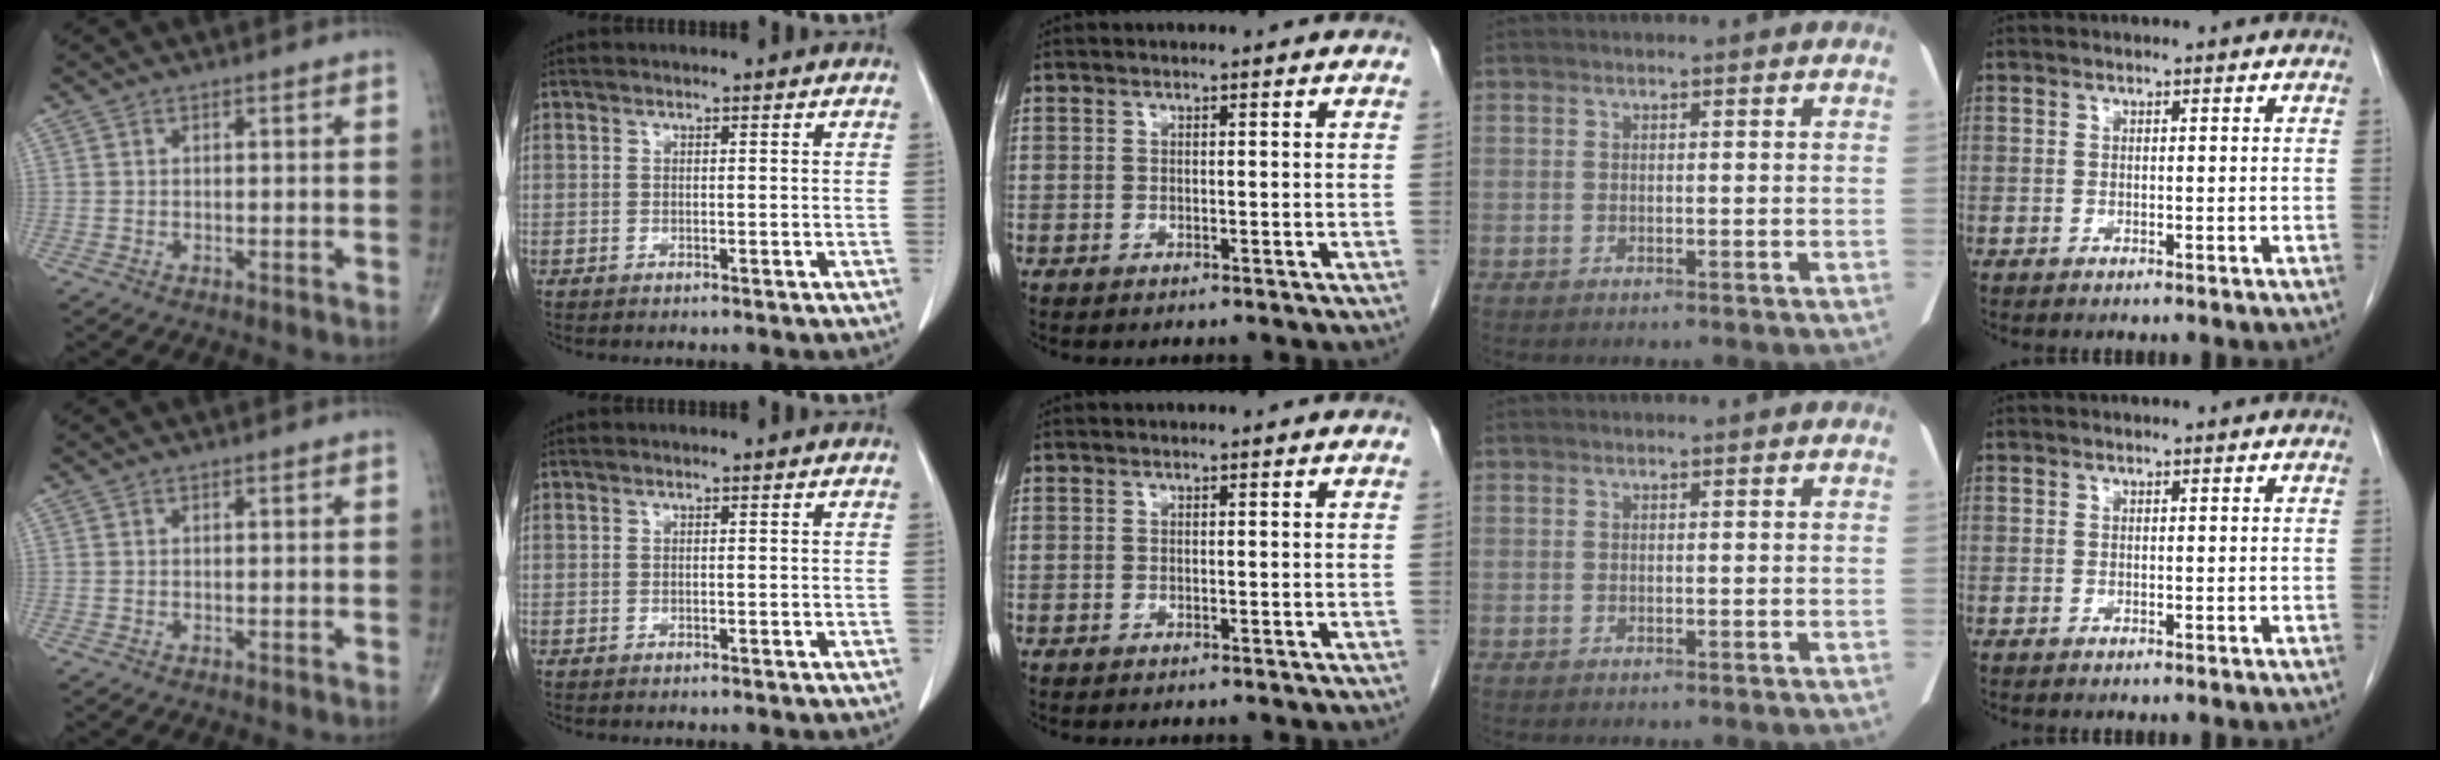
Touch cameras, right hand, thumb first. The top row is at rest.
{}